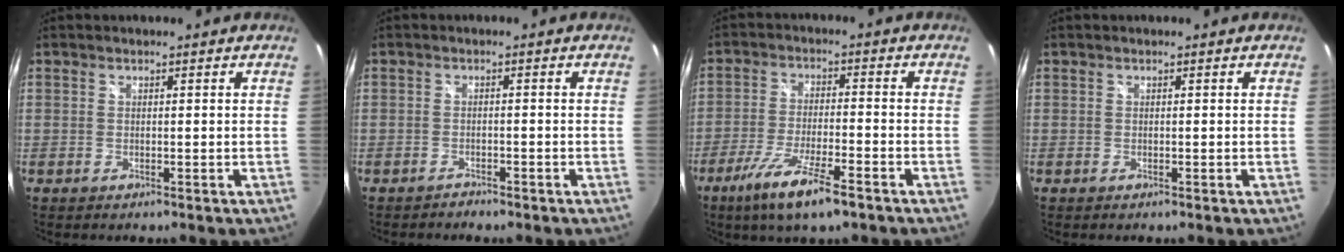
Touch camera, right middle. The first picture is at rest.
{"total": 1.9, "force": [-1.7, 0.7, 0.5], "torque": [-0.014, -0.006, -0.027]}
{"total": 11.2, "force": [-7.1, 1.8, 8.4], "torque": [-0.179, -0.027, -0.129]}
{"total": 0.0}